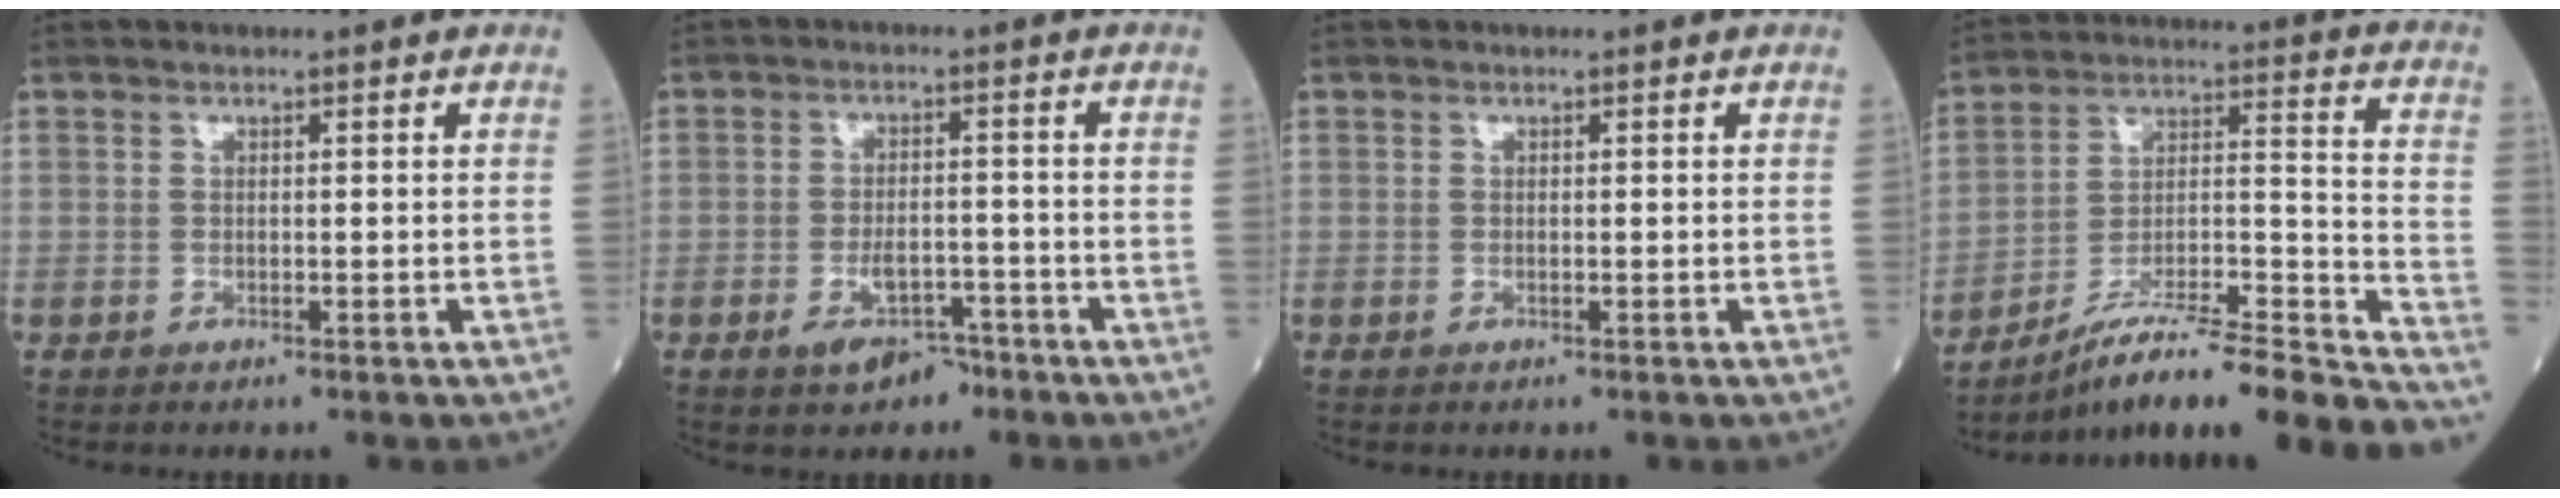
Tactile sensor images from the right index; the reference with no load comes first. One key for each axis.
{"total": 4.7, "fx": -3.1, "fy": 2.4, "fz": 2.7, "tx": -0.049, "ty": 0.003, "tz": -0.043}
{"total": 0.0}
{"total": 25.7, "fx": -22.0, "fy": 1.1, "fz": 13.3, "tx": -0.144, "ty": 0.009, "tz": -0.339}